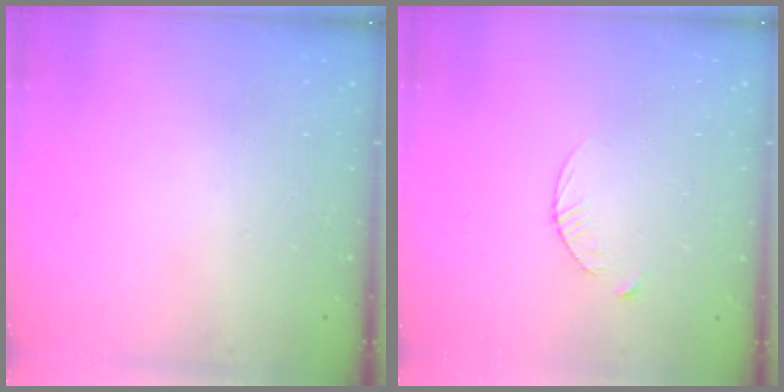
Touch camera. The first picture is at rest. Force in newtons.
{"total": 3.6, "press": 3.5, "slide": 0.4}